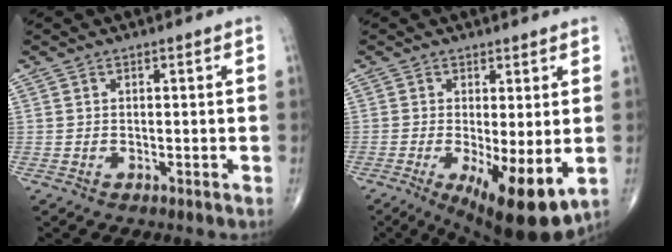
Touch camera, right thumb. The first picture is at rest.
{"total": 12.0, "force": [-2.8, 3.7, 11.1], "torque": [-0.168, -0.025, -0.033]}